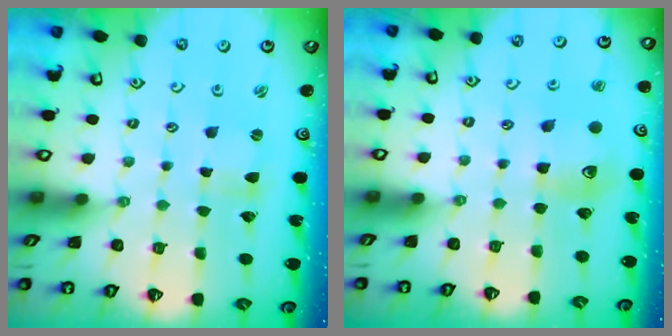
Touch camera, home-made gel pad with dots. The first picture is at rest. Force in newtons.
{"total": 10.2, "press": 10.1, "slide": 1.0}